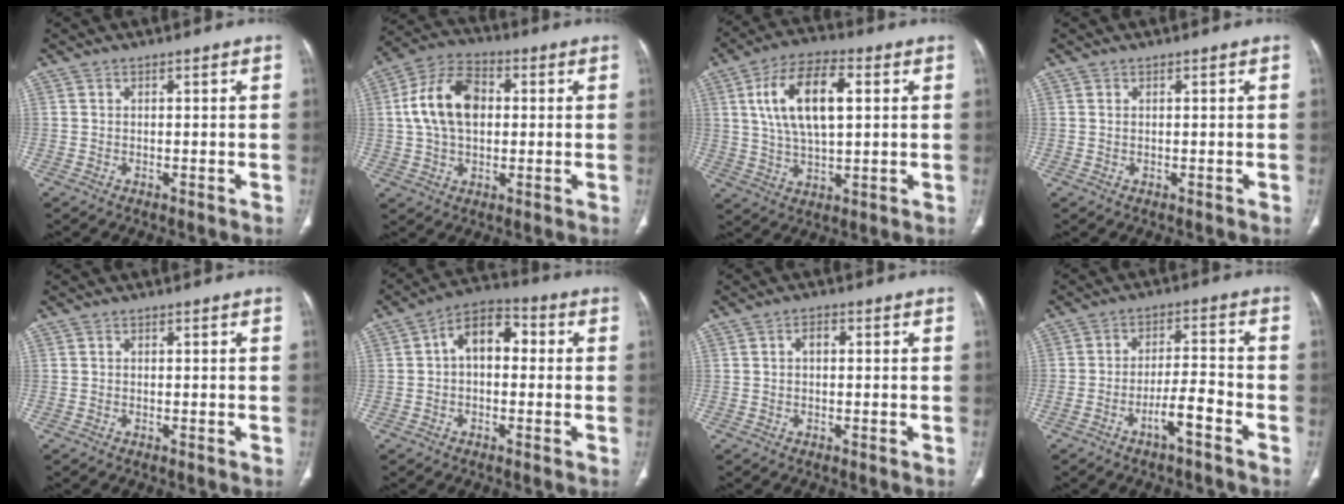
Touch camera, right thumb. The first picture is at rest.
{"total": 13.4, "force": [1.6, 8.6, 10.1], "torque": [-0.179, 0.021, 0.022]}
{"total": 14.5, "force": [3.6, 6.8, 12.3], "torque": [-0.225, 0.007, 0.066]}
{"total": 0.0}
{"total": 0.0}
{"total": 9.1, "force": [0.8, 5.8, 6.9], "torque": [-0.089, 0.032, 0.001]}
{"total": 2.1, "force": [0.2, 1.3, 1.7], "torque": [-0.027, 0.010, 0.001]}
{"total": 6.3, "force": [-3.7, 1.5, 4.9], "torque": [-0.091, 0.035, -0.062]}